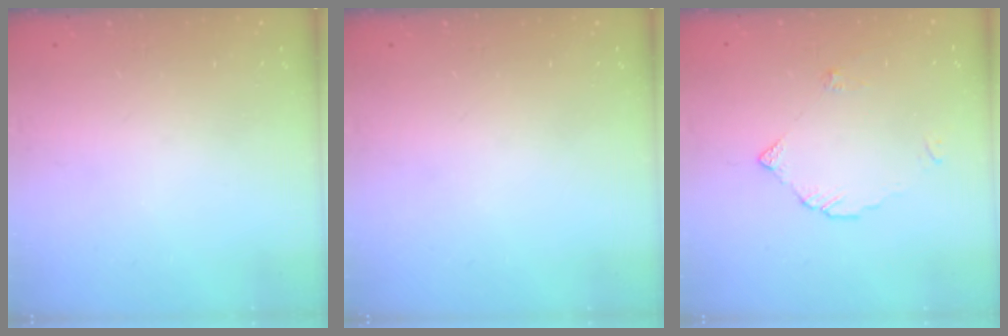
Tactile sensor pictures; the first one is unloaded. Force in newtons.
{"total": 0.0}
{"total": 2.9, "press": 2.9, "slide": 0.2}